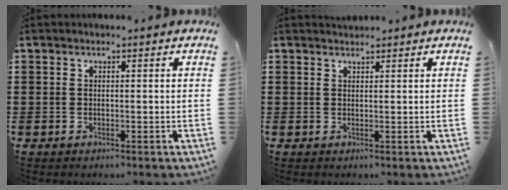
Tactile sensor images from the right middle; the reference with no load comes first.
{"total": 1.1, "force": [1.0, 0.3, 0.0], "torque": [-0.002, 0.000, 0.020]}